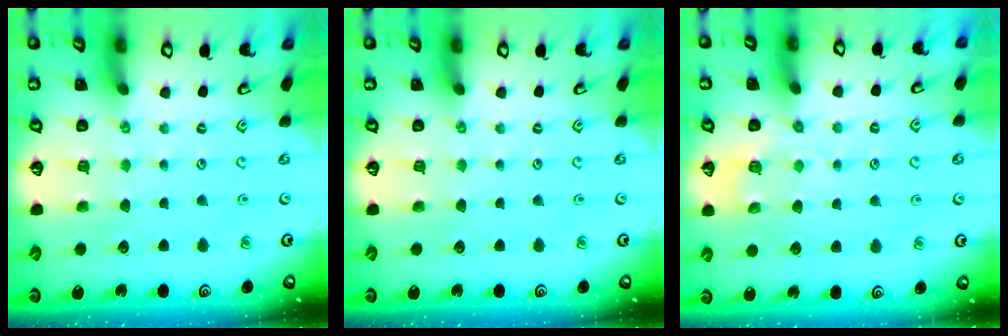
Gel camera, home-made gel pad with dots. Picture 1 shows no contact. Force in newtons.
{"total": 0.0}
{"total": 5.1, "press": 4.9, "slide": 1.5}